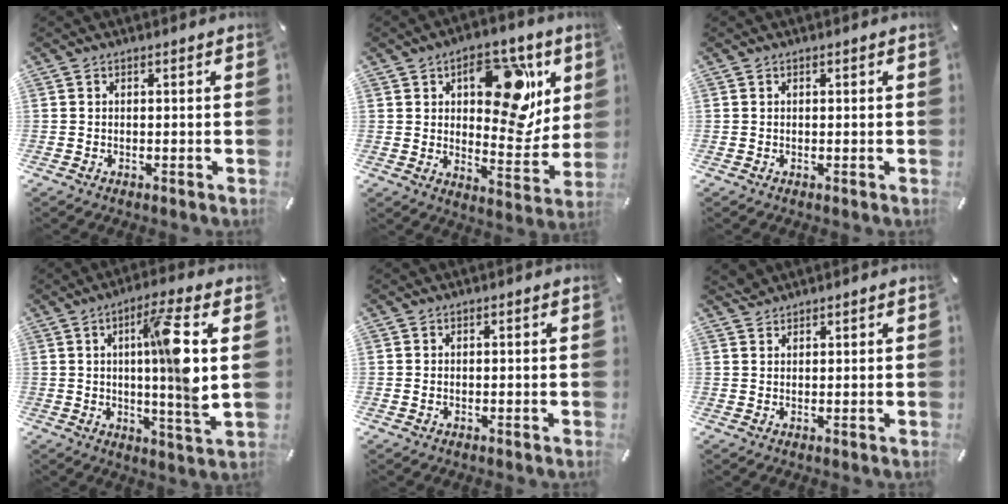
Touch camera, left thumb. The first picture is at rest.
{"total": 18.3, "force": [7.8, 10.3, 13.0], "torque": [-0.144, -0.043, 0.125]}
{"total": 0.0}
{"total": 13.1, "force": [2.8, 0.6, 12.8], "torque": [-0.197, -0.017, 0.035]}
{"total": 0.8, "force": [-0.2, 0.4, 0.7], "torque": [-0.014, 0.000, -0.003]}
{"total": 1.5, "force": [1.4, 0.5, -0.1], "torque": [0.000, -0.002, 0.029]}